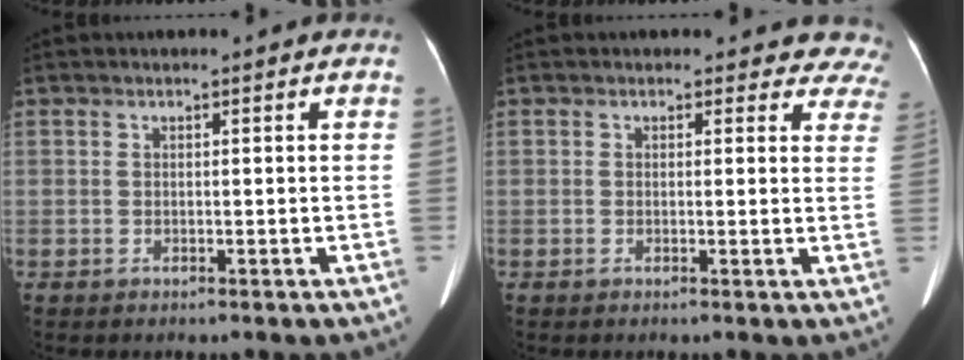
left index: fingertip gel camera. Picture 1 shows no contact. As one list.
[{"total": 6.4, "force": [5.7, 2.8, -0.4], "torque": [0.057, -0.016, 0.018]}]